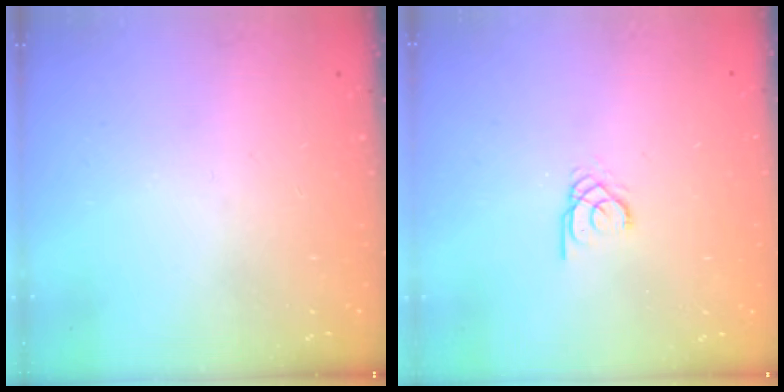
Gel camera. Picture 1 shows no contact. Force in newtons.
{"total": 1.9, "press": 1.9, "slide": 0.1}